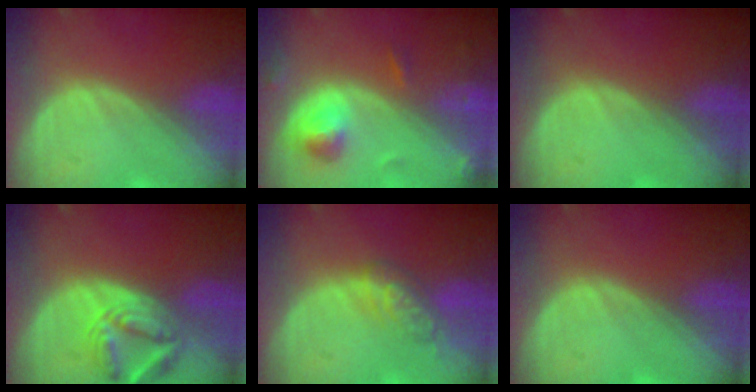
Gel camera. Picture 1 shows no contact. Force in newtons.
{"total": 5.0, "press": 4.8, "slide": 1.5}
{"total": 0.0}
{"total": 6.8, "press": 6.3, "slide": 2.6}
{"total": 5.2, "press": 5.1, "slide": 1.3}
{"total": 0.0}